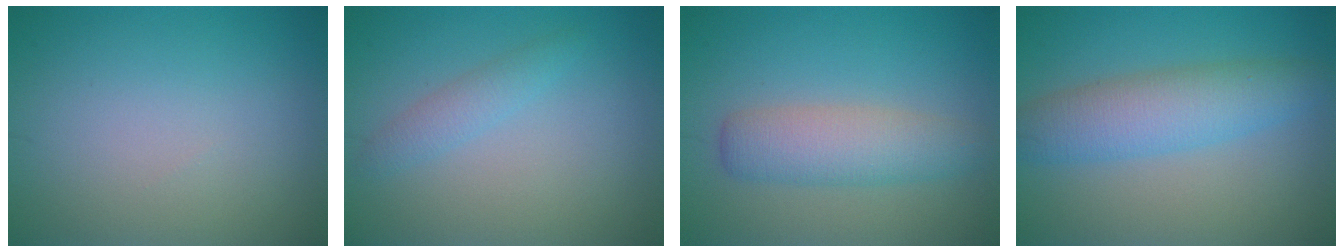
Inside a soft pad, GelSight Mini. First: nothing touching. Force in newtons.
{"total": 1.7, "press": 1.7, "slide": 0.1}
{"total": 4.1, "press": 4.1, "slide": 0.2}
{"total": 5.2, "press": 5.2, "slide": 0.2}